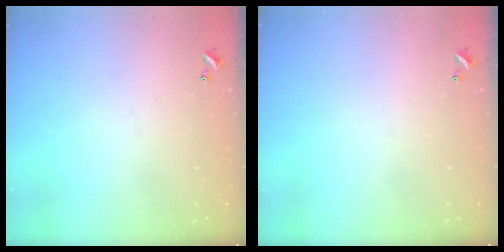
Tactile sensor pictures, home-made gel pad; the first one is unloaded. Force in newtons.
{"total": 0.0}